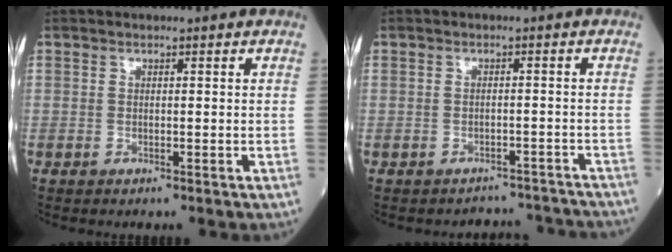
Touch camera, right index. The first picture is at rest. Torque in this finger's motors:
{"motor_torque": [-0.89, 0.33, -1.06, -0.21]}